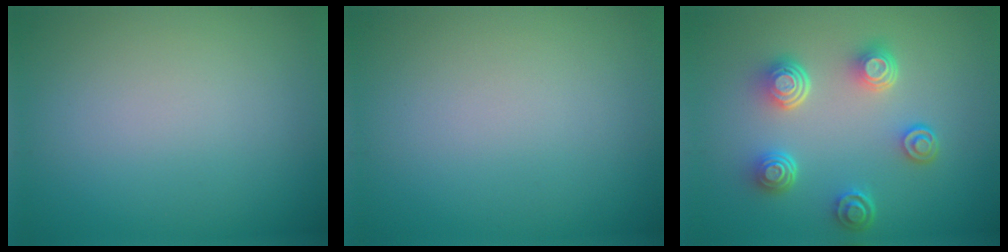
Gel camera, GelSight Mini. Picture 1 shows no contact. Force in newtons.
{"total": 0.0}
{"total": 4.9, "press": 3.5, "slide": 3.4}